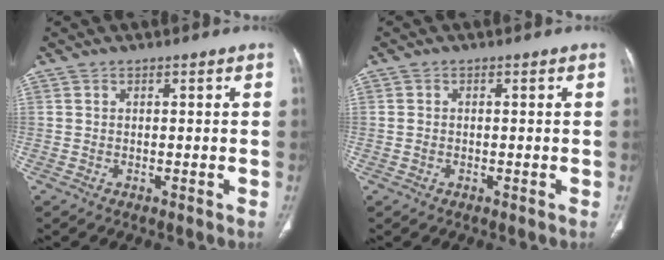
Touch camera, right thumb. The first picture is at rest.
{"total": 1.0, "force": [-0.1, 0.7, 0.6], "torque": [-0.016, 0.005, 0.000]}